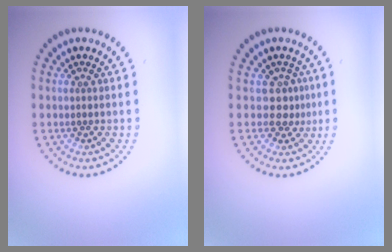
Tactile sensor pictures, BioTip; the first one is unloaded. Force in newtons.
{"total": 1.8, "press": 1.3, "slide": 1.3}